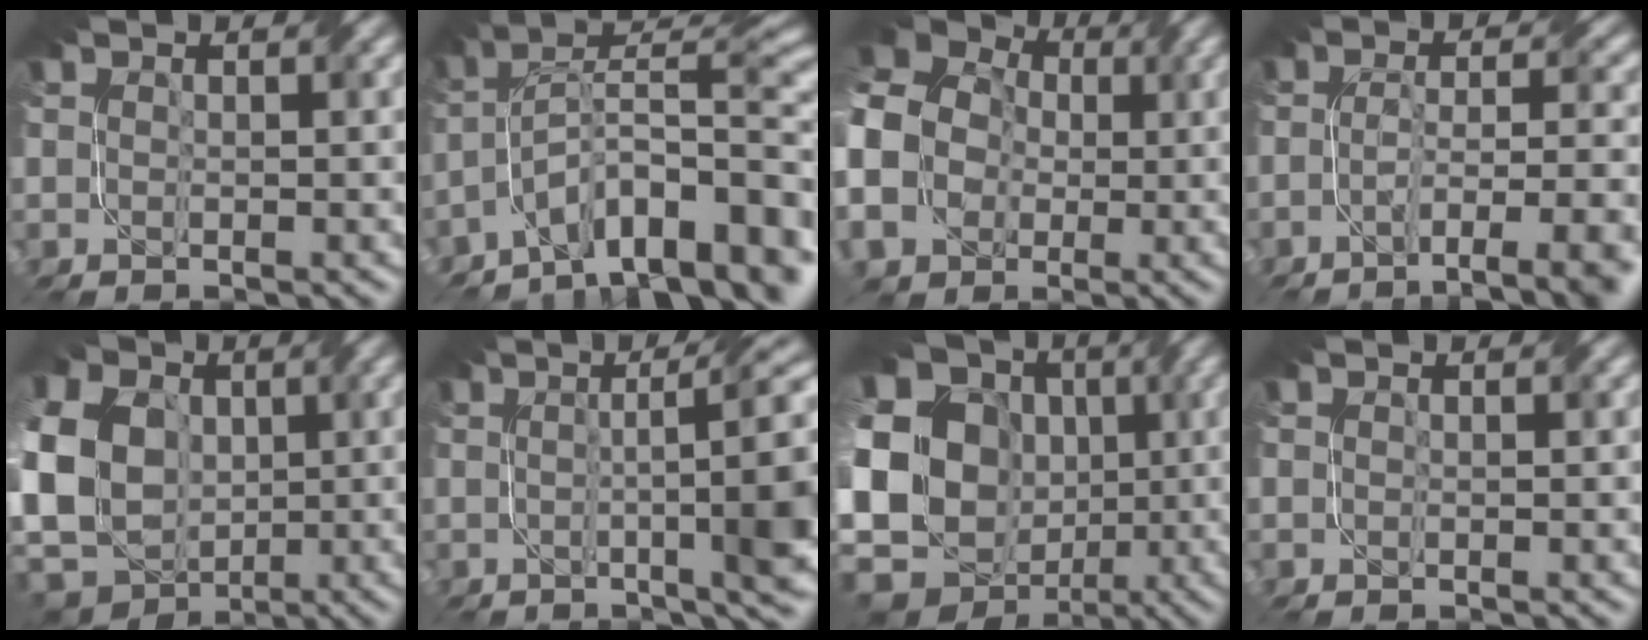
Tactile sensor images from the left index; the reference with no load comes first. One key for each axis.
{"total": 11.5, "fx": -6.5, "fy": 4.1, "fz": 8.5, "tx": -0.132, "ty": 0.027, "tz": -0.109}
{"total": 17.7, "fx": -2.9, "fy": 16.1, "fz": 6.7, "tx": -0.185, "ty": -0.020, "tz": -0.085}
{"total": 6.9, "fx": -3.8, "fy": 1.4, "fz": 5.6, "tx": -0.076, "ty": 0.004, "tz": -0.062}
{"total": 19.3, "fx": 0.5, "fy": 15.7, "fz": 11.2, "tx": -0.259, "ty": 0.001, "tz": -0.035}
{"total": 9.8, "fx": 0.6, "fy": 2.4, "fz": 9.4, "tx": -0.085, "ty": 0.016, "tz": 0.004}
{"total": 21.1, "fx": -1.3, "fy": 17.6, "fz": 11.5, "tx": -0.219, "ty": 0.002, "tz": -0.061}
{"total": 0.0}